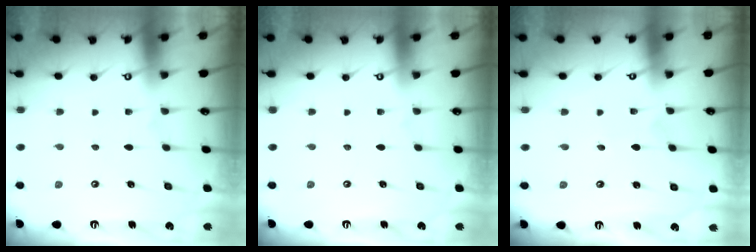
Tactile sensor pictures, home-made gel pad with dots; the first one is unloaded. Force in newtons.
{"total": 0.0}
{"total": 1.2, "press": 1.2, "slide": 0.1}